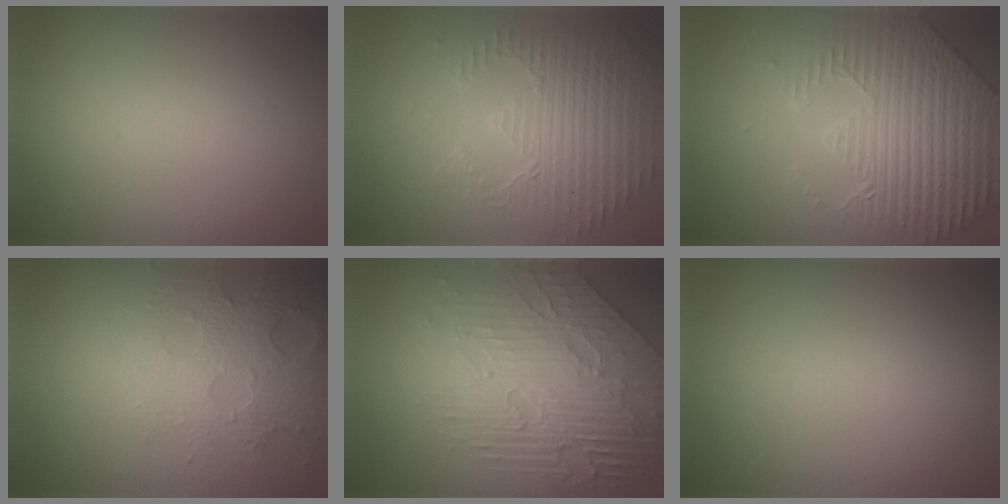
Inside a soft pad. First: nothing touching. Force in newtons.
{"total": 3.8, "press": 3.6, "slide": 1.2}
{"total": 6.5, "press": 5.6, "slide": 3.2}
{"total": 4.8, "press": 3.4, "slide": 3.4}
{"total": 8.4, "press": 5.7, "slide": 6.2}
{"total": 0.0}